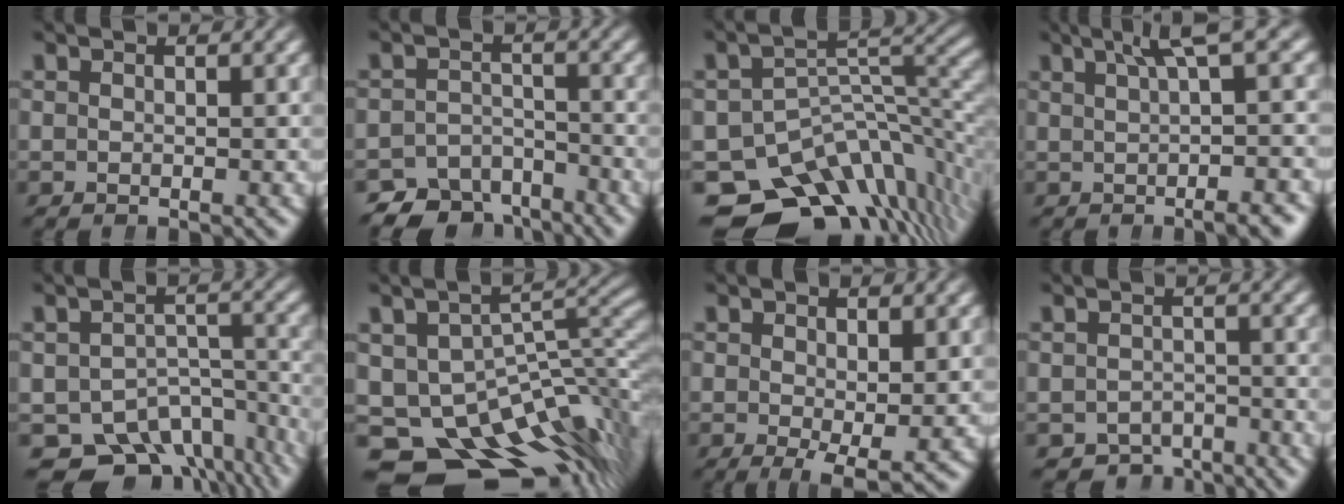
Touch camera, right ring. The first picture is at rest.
{"total": 7.6, "force": [-6.3, 3.9, 1.8], "torque": [-0.004, -0.019, -0.105]}
{"total": 16.8, "force": [-10.4, 10.4, 8.1], "torque": [-0.118, -0.044, -0.154]}
{"total": 5.7, "force": [2.2, 0.9, 5.1], "torque": [-0.054, 0.034, 0.025]}
{"total": 11.8, "force": [-8.1, 7.2, 4.7], "torque": [-0.063, -0.037, -0.117]}
{"total": 21.0, "force": [-10.3, 13.9, 12.0], "torque": [-0.192, -0.067, -0.138]}
{"total": 3.4, "force": [-1.3, 1.4, 2.8], "torque": [-0.051, -0.022, -0.010]}
{"total": 5.1, "force": [-4.4, 2.5, 0.7], "torque": [0.008, -0.017, -0.072]}